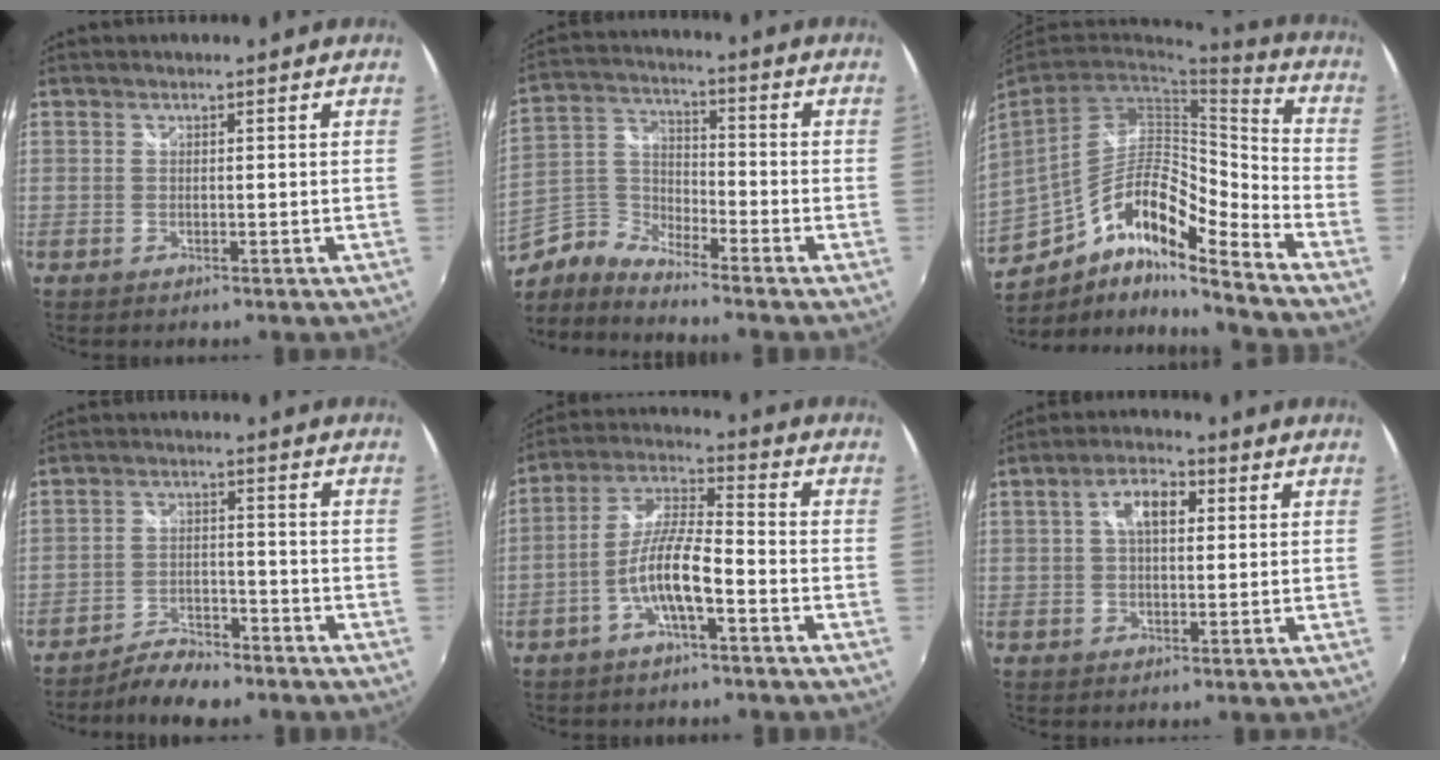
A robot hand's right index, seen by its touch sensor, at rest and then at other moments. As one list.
[{"total": 6.5, "force": [-5.5, 2.9, 1.9], "torque": [-0.047, 0.022, -0.132]}, {"total": 16.5, "force": [-9.3, 5.4, 12.5], "torque": [-0.241, -0.005, -0.173]}, {"total": 7.2, "force": [-6.3, 2.3, 2.6], "torque": [-0.069, 0.001, -0.106]}, {"total": 9.1, "force": [-3.8, 1.8, 8.0], "torque": [-0.171, 0.013, -0.073]}, {"total": 6.2, "force": [1.4, 3.4, 5.0], "torque": [-0.088, 0.018, 0.022]}]